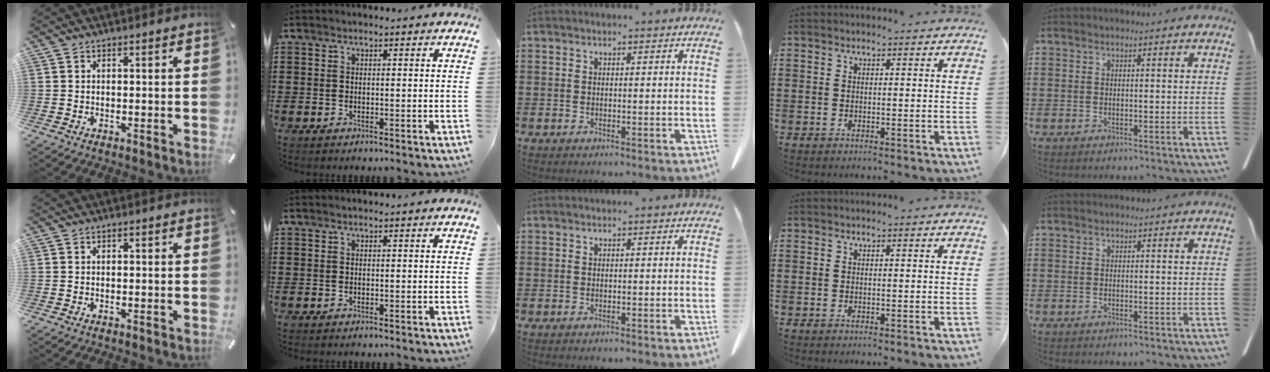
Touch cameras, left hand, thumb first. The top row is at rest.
{}